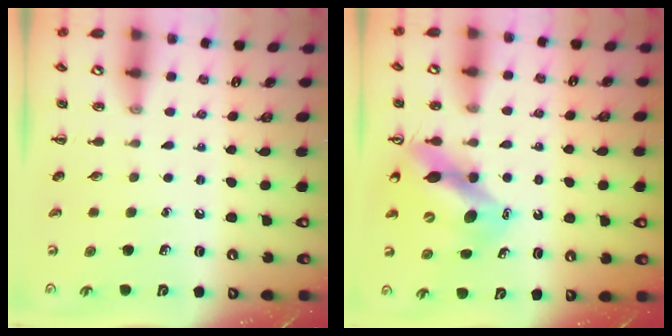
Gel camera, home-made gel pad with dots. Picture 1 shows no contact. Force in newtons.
{"total": 12.2, "press": 11.6, "slide": 3.9}